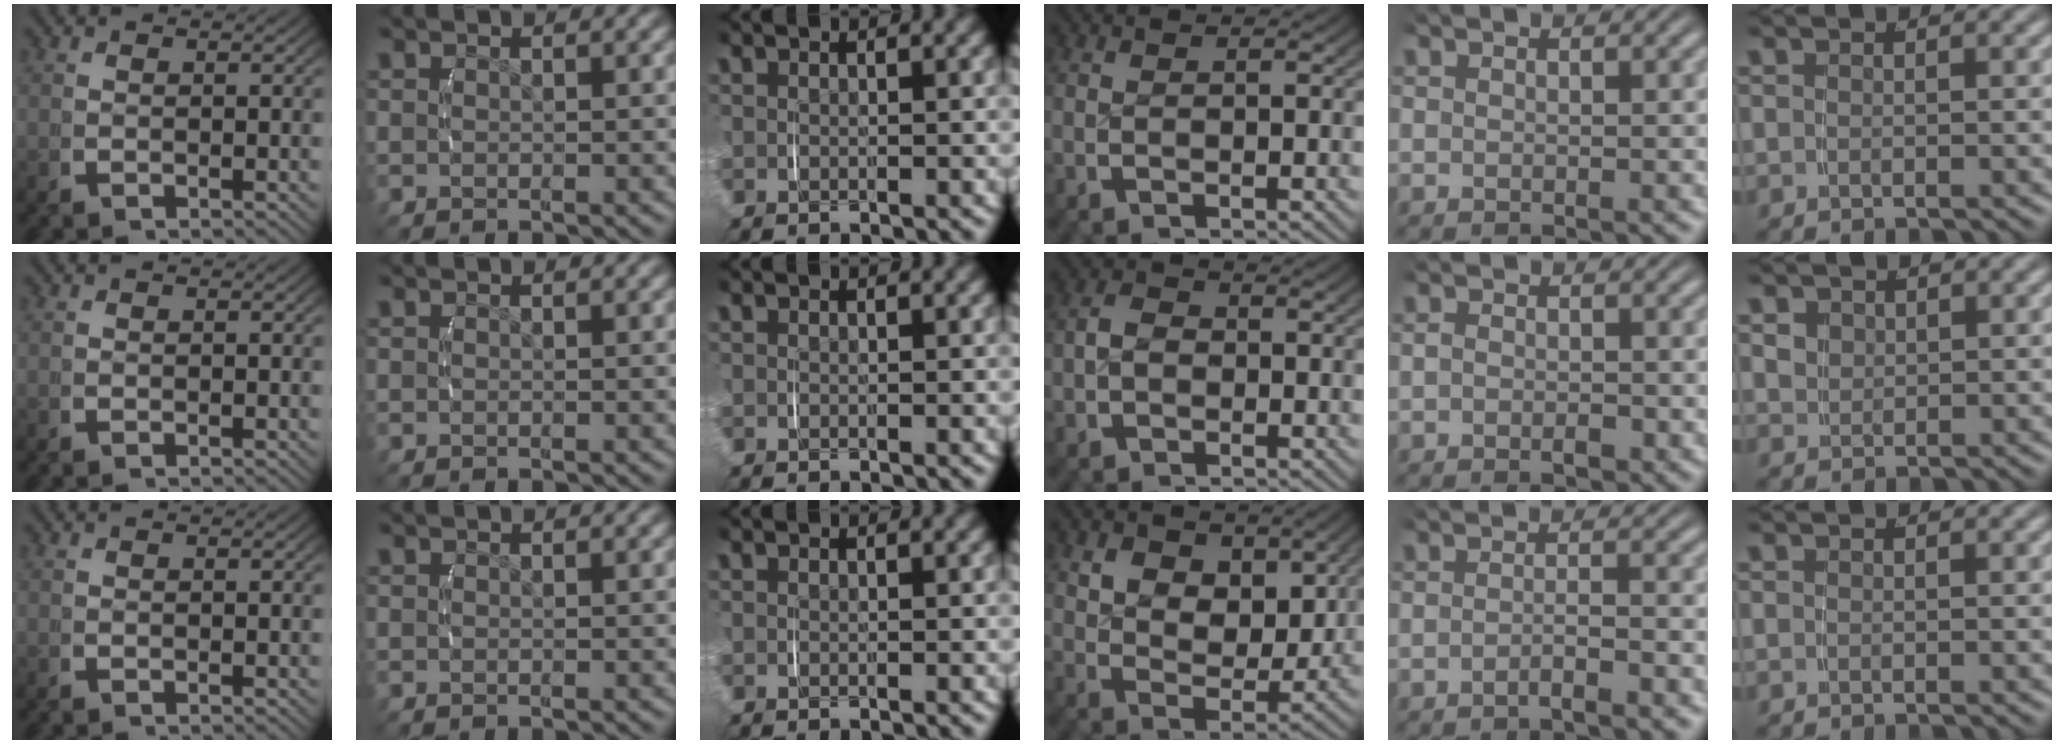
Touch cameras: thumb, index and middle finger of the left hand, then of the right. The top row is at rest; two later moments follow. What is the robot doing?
{"motion": "lift_and_place", "object": "toothpaste"}